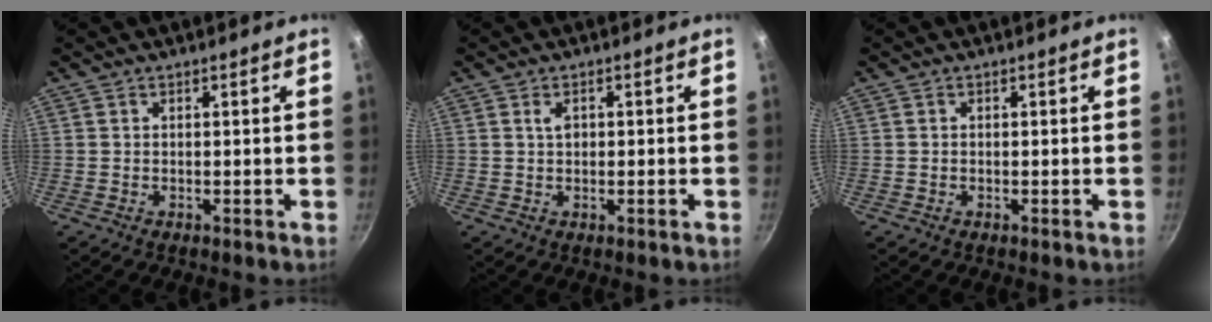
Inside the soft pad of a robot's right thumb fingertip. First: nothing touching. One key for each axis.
{"total": 1.9, "fx": 0.3, "fy": 1.1, "fz": 1.5, "tx": -0.024, "ty": 0.004, "tz": 0.003}
{"total": 0.0}